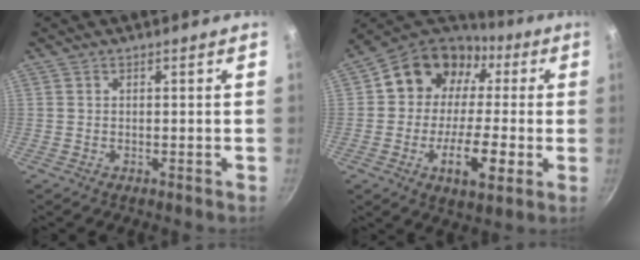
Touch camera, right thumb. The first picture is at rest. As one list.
[{"total": 18.0, "force": [-0.4, 13.3, 12.1], "torque": [-0.162, 0.038, -0.014]}]